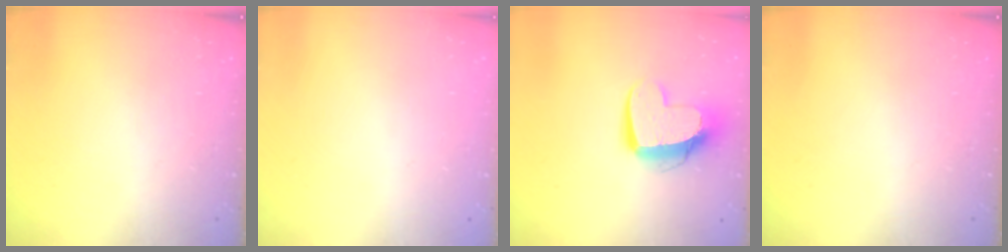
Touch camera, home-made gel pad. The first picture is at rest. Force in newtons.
{"total": 0.0}
{"total": 12.1, "press": 12.0, "slide": 1.2}
{"total": 0.0}